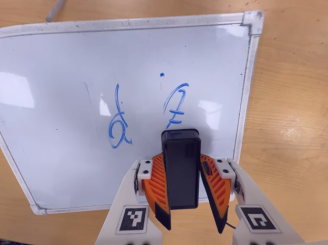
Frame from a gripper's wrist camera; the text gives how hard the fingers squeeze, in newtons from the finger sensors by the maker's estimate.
{"total": 7.9, "left": 8.9, "right": 7.0}